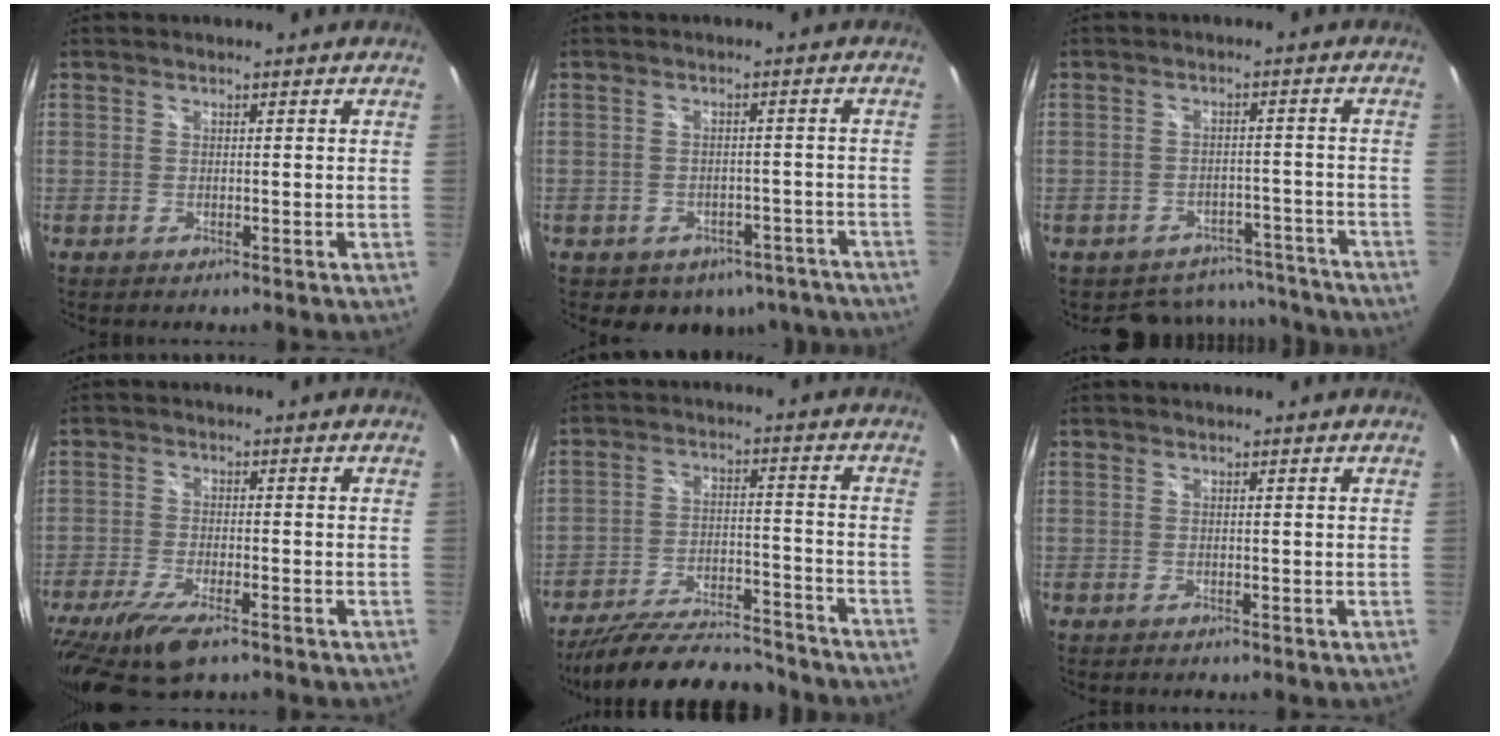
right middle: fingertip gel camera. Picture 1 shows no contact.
{"total": 11.4, "force": [-8.0, 7.4, 3.2], "torque": [-0.069, 0.012, -0.077]}
{"total": 11.3, "force": [-9.7, 5.6, 1.5], "torque": [-0.038, 0.025, -0.112]}
{"total": 12.9, "force": [-9.0, 3.8, 8.4], "torque": [-0.189, -0.047, -0.162]}
{"total": 20.5, "force": [-18.0, 4.8, 8.5], "torque": [-0.164, -0.019, -0.261]}
{"total": 0.0}